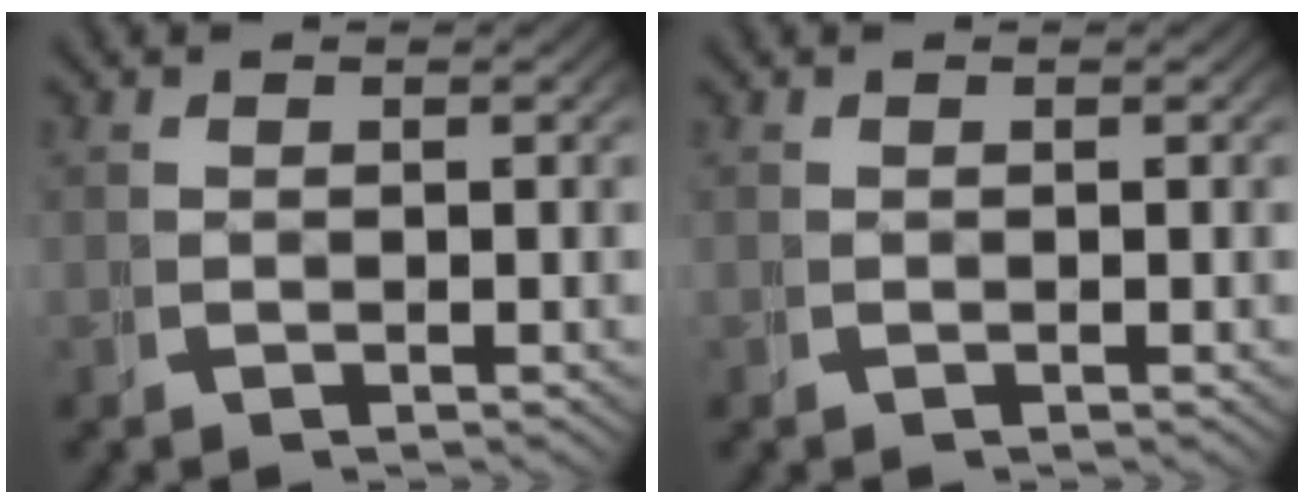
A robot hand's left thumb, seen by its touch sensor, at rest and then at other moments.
{"total": 0.0}